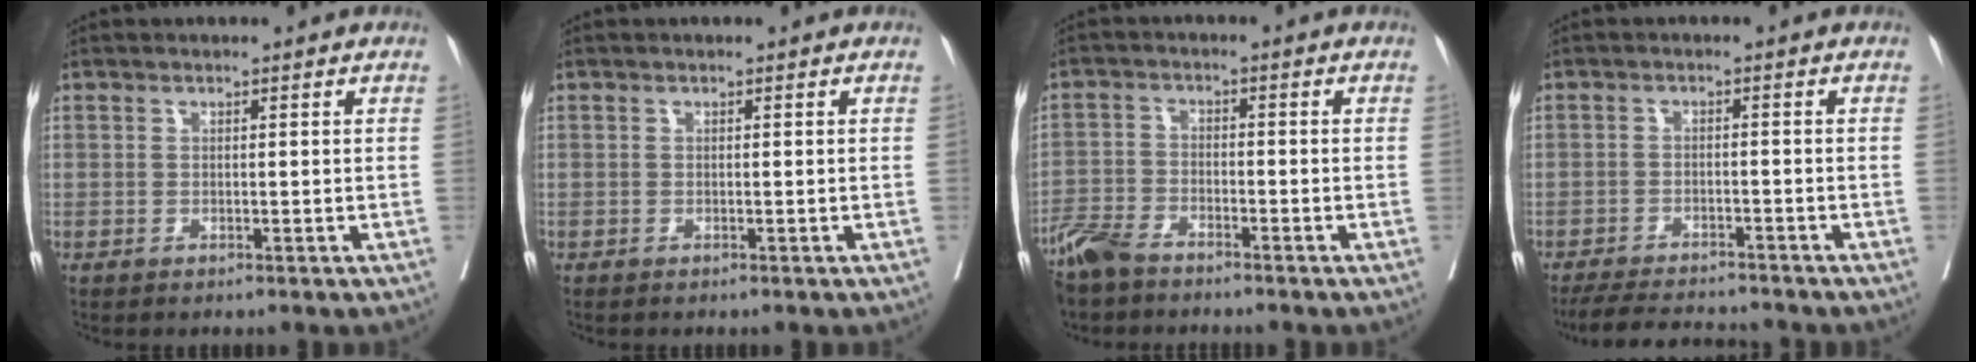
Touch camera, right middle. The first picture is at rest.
{"total": 0.0}
{"total": 5.5, "force": [-4.7, 1.5, 2.4], "torque": [-0.053, -0.011, -0.093]}
{"total": 8.5, "force": [-8.0, 1.0, 2.5], "torque": [-0.041, -0.009, -0.123]}